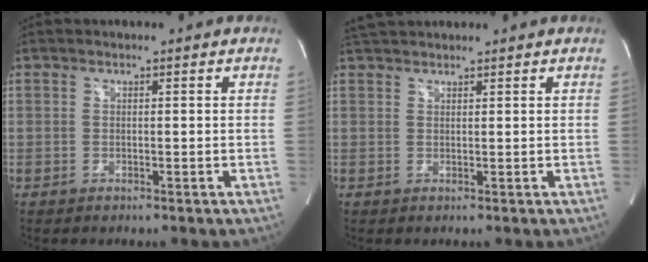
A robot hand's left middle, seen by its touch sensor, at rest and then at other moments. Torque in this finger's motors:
{"motor_torque": [0.44, -0.33, -0.10, 0.03]}